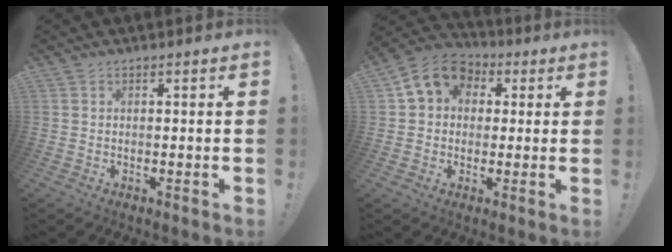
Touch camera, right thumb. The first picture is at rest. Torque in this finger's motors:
{"motor_torque": [0.18, 0.21, 0.21, 0.00, 0.09]}